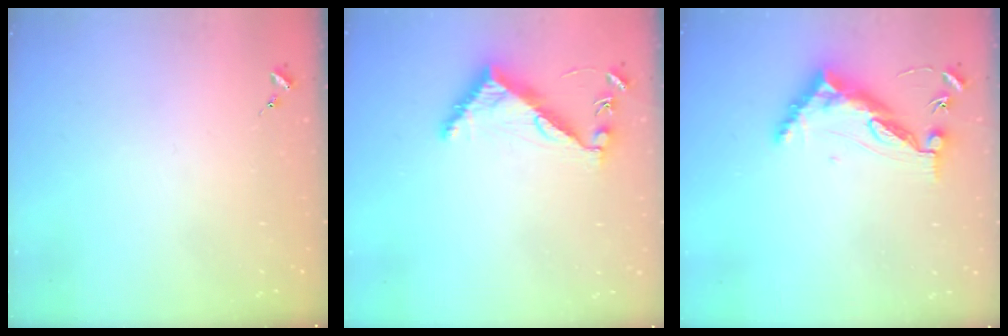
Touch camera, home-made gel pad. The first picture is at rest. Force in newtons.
{"total": 7.5, "press": 7.4, "slide": 0.6}
{"total": 12.1, "press": 12.0, "slide": 1.2}